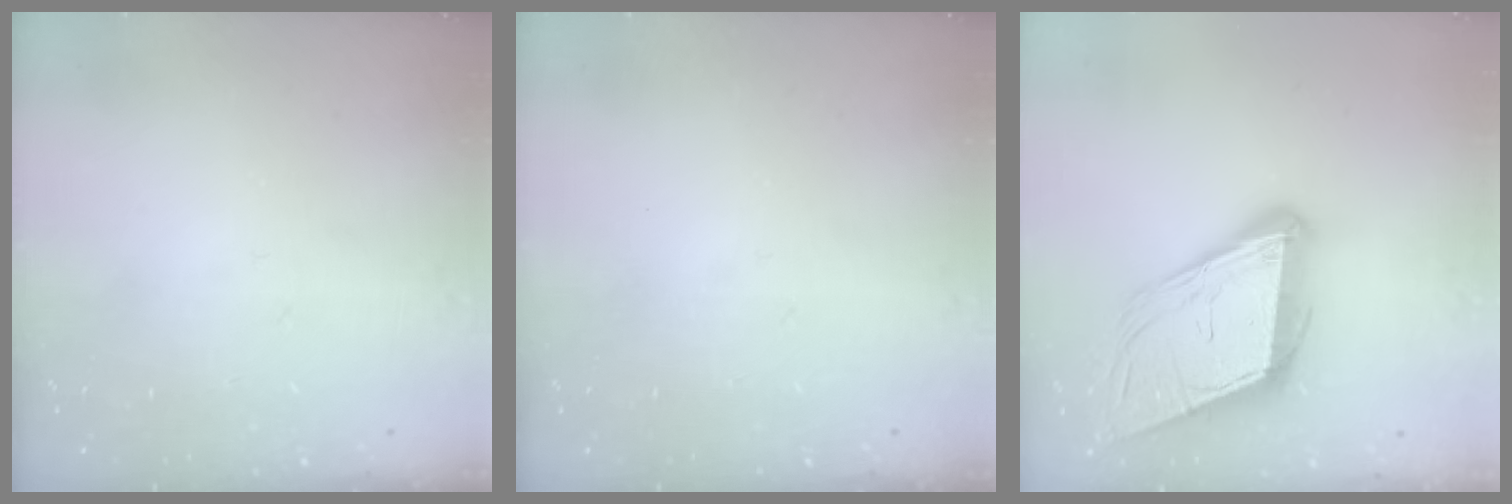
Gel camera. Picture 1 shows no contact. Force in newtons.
{"total": 0.0}
{"total": 16.6, "press": 16.1, "slide": 4.0}